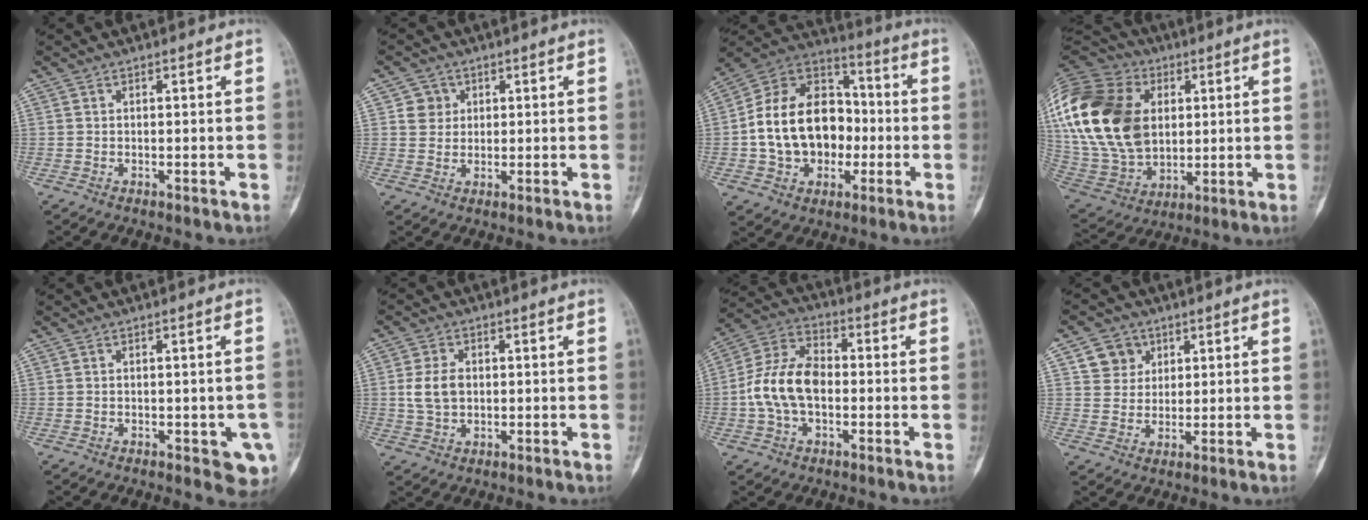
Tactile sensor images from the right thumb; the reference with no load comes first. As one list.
[{"total": 3.6, "force": [1.2, 3.4, 0.5], "torque": [0.014, -0.002, 0.017]}, {"total": 20.7, "force": [-1.9, 15.3, 13.9], "torque": [-0.201, 0.042, -0.030]}, {"total": 31.3, "force": [5.9, 22.1, 21.3], "torque": [-0.456, 0.017, 0.121]}, {"total": 5.3, "force": [-1.7, 2.3, 4.5], "torque": [-0.034, -0.002, -0.015]}, {"total": 5.7, "force": [0.4, 4.1, 4.0], "torque": [-0.072, 0.003, 0.011]}, {"total": 12.4, "force": [-1.2, 7.8, 9.5], "torque": [-0.181, 0.035, -0.031]}, {"total": 5.9, "force": [2.6, 5.2, 1.2], "torque": [0.006, -0.009, 0.046]}]